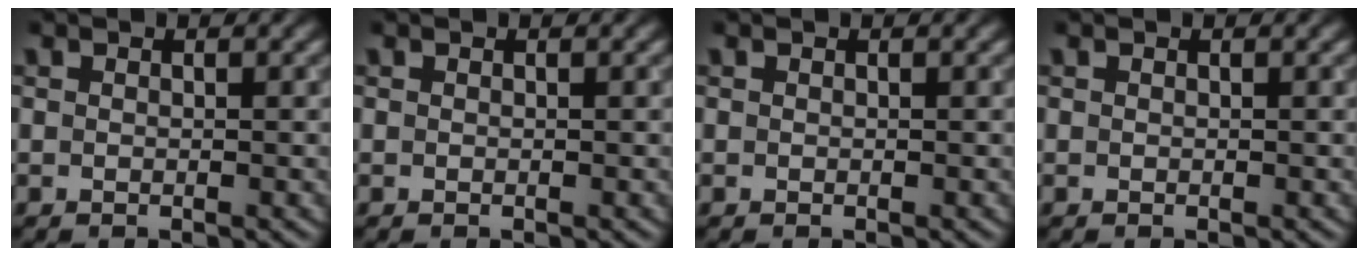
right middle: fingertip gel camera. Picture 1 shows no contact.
{"total": 0.0}
{"total": 0.0}
{"total": 0.0}